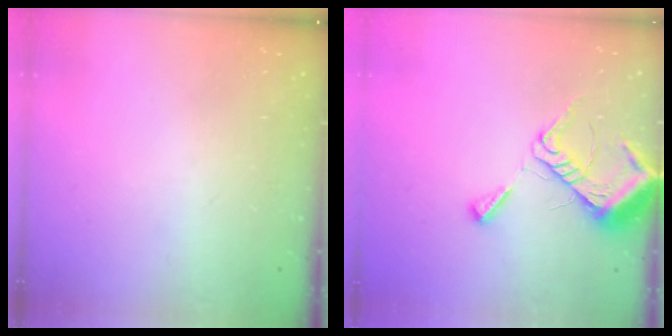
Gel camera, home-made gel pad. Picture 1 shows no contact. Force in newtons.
{"total": 10.6, "press": 10.6, "slide": 1.1}